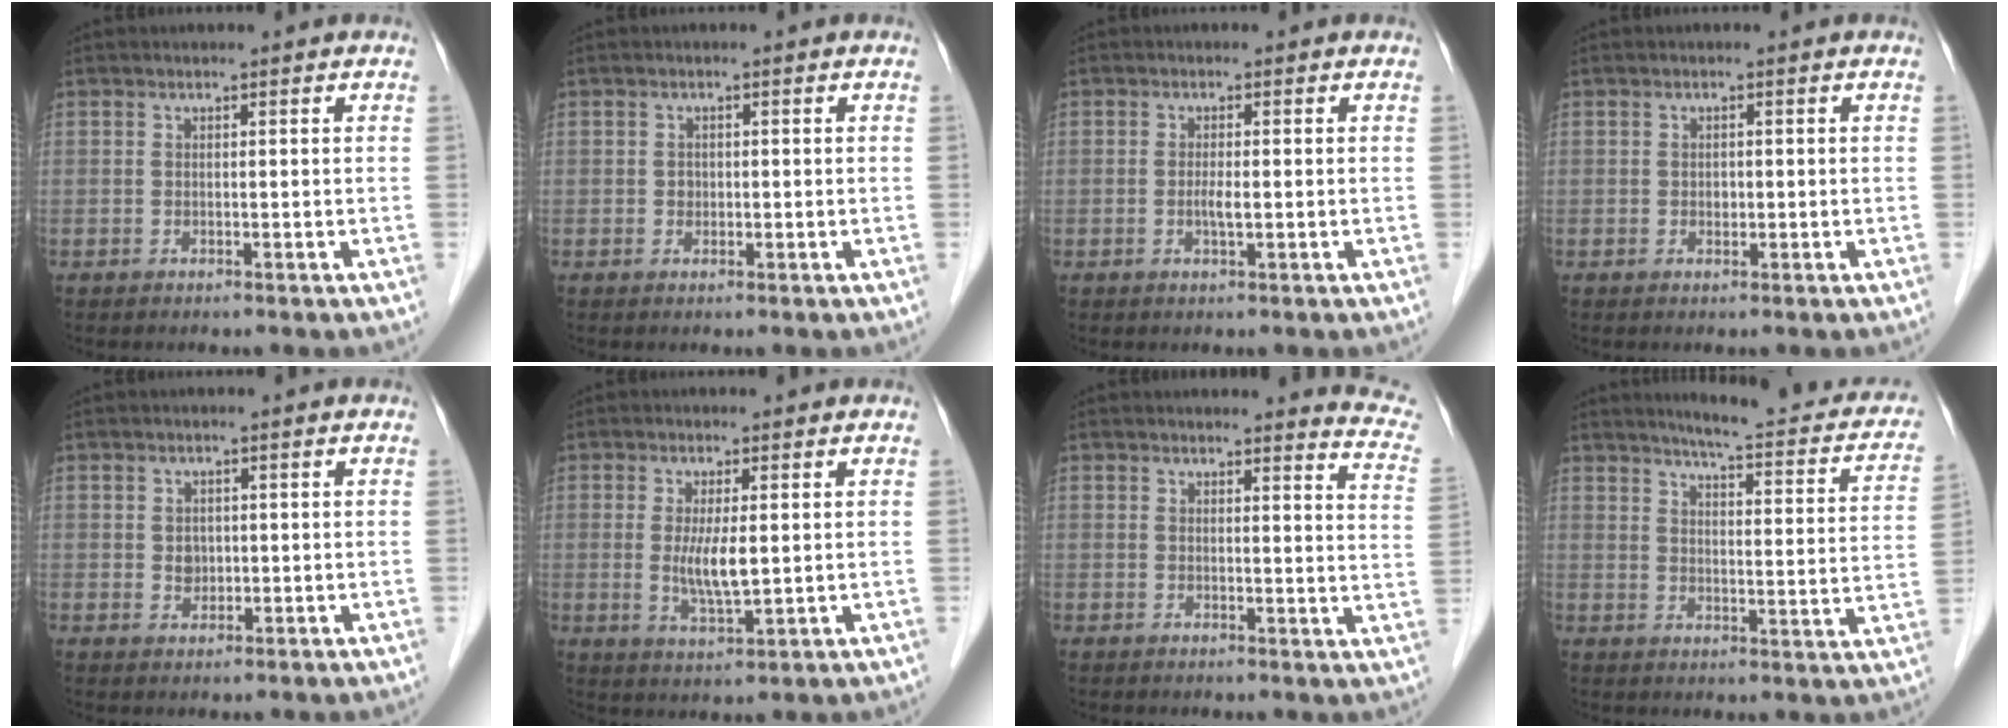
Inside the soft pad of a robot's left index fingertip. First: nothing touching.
{"total": 1.0, "force": [-0.1, 0.9, 0.4], "torque": [-0.007, 0.003, -0.001]}
{"total": 1.8, "force": [-0.3, 0.3, 1.7], "torque": [-0.036, 0.000, -0.006]}
{"total": 1.0, "force": [-0.2, 0.8, 0.6], "torque": [-0.011, 0.002, -0.001]}
{"total": 2.0, "force": [0.0, 1.7, 1.0], "torque": [-0.018, 0.003, 0.006]}
{"total": 5.3, "force": [0.2, 1.1, 5.1], "torque": [-0.103, -0.012, 0.007]}
{"total": 8.4, "force": [8.2, 0.3, 1.6], "torque": [-0.001, -0.071, 0.057]}
{"total": 16.9, "force": [14.4, 2.7, 8.3], "torque": [-0.094, -0.021, 0.161]}